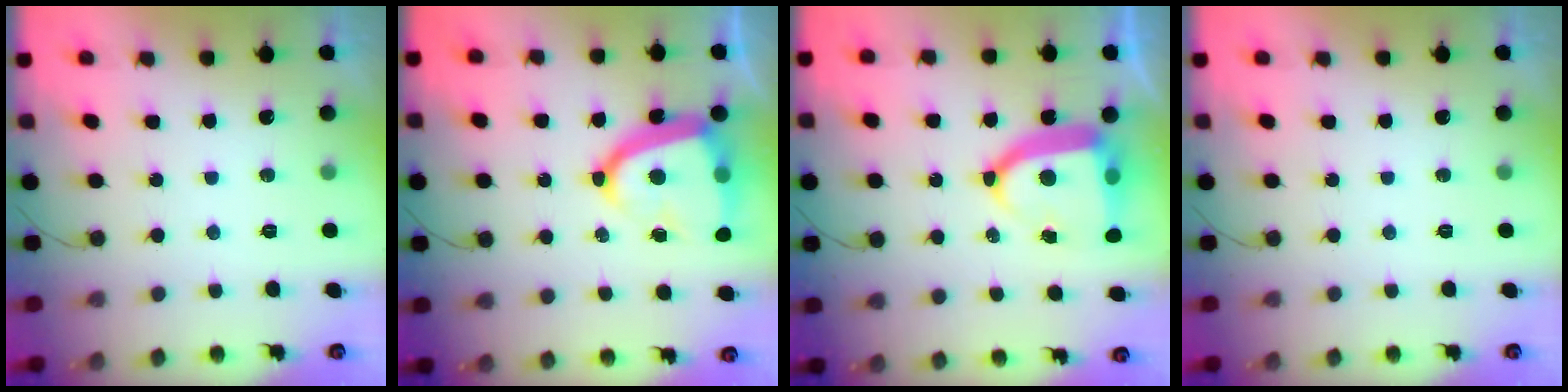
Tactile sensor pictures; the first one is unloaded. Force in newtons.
{"total": 16.6, "press": 16.5, "slide": 1.7}
{"total": 12.4, "press": 12.4, "slide": 1.2}
{"total": 0.0}